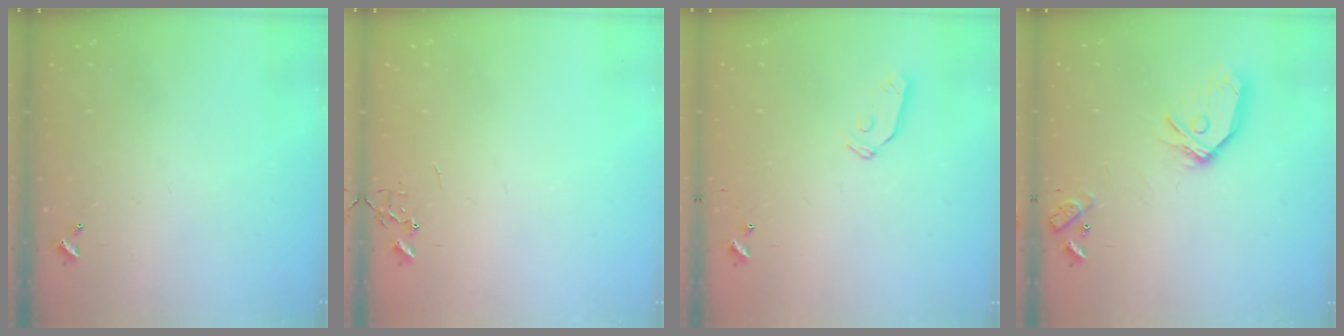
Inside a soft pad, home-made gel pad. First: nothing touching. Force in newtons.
{"total": 0.0}
{"total": 5.5, "press": 5.5, "slide": 0.2}
{"total": 15.0, "press": 14.9, "slide": 2.2}